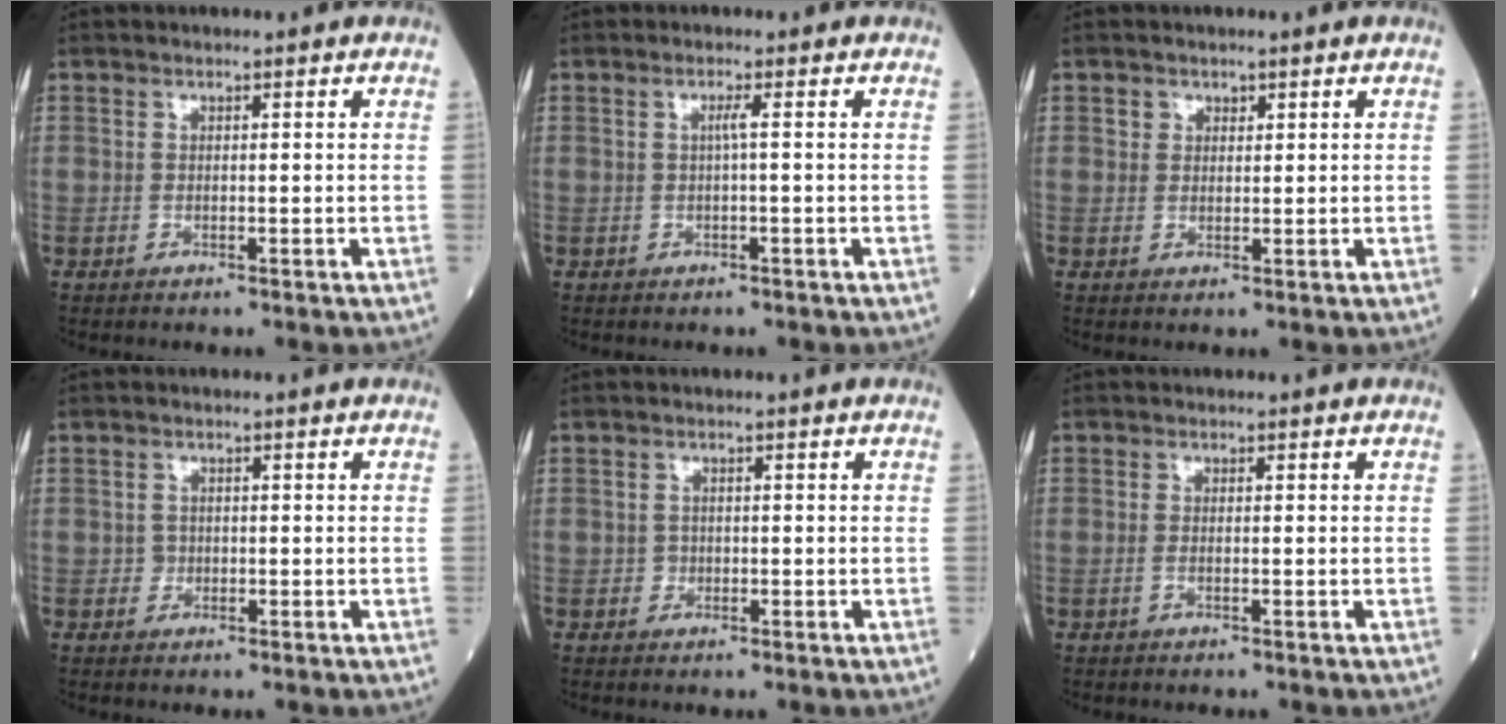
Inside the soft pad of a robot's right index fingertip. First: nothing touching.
{"total": 1.1, "force": [0.0, -0.3, 1.0], "torque": [-0.017, 0.002, -0.003]}
{"total": 1.5, "force": [0.8, 1.2, 0.2], "torque": [0.005, 0.001, 0.008]}
{"total": 0.9, "force": [-0.2, 0.8, 0.2], "torque": [0.002, 0.004, -0.006]}
{"total": 0.8, "force": [-0.3, 0.7, 0.1], "torque": [0.001, 0.004, -0.006]}
{"total": 0.5, "force": [-0.3, 0.0, 0.5], "torque": [-0.010, 0.001, -0.006]}